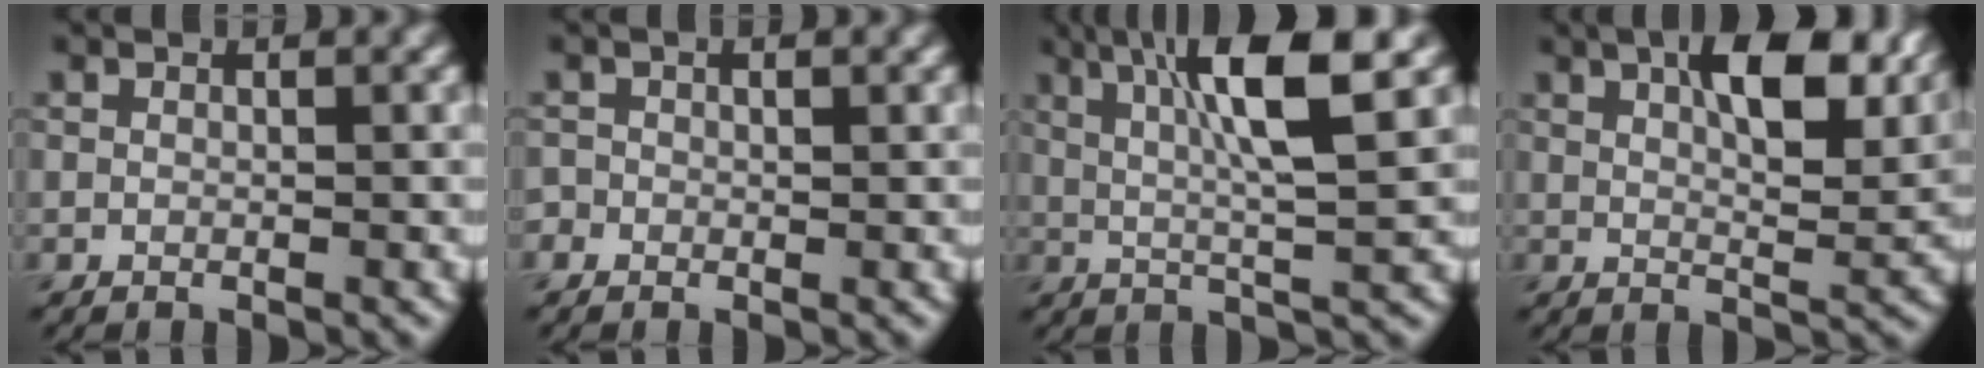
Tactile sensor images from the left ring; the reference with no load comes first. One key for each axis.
{"total": 0.8, "fx": -0.2, "fy": 0.7, "fz": 0.4, "tx": -0.004, "ty": -0.001, "tz": -0.004}
{"total": 8.1, "fx": 3.0, "fy": 1.2, "fz": 7.5, "tx": -0.122, "ty": 0.007, "tz": 0.050}
{"total": 8.6, "fx": 4.0, "fy": 3.1, "fz": 7.0, "tx": -0.105, "ty": 0.010, "tz": 0.060}